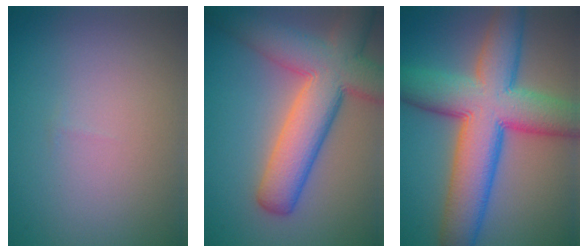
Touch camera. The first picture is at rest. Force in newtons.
{"total": 9.7, "press": 9.7, "slide": 0.5}
{"total": 11.9, "press": 11.9, "slide": 0.6}